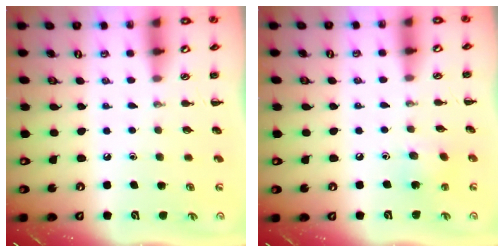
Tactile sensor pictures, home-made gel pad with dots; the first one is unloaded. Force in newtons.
{"total": 4.7, "press": 4.5, "slide": 1.2}